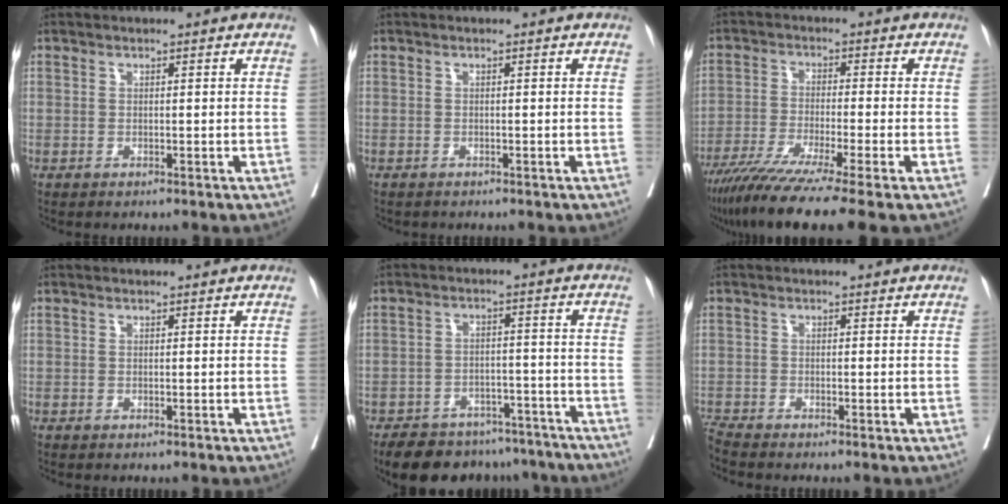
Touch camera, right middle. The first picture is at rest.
{"total": 0.9, "force": [-0.8, 0.3, 0.1], "torque": [-0.009, -0.001, -0.016]}
{"total": 13.0, "force": [-9.8, -1.3, 8.5], "torque": [-0.142, -0.043, -0.158]}
{"total": 0.0}
{"total": 16.4, "force": [-14.0, 6.8, 5.1], "torque": [-0.085, 0.009, -0.183]}
{"total": 2.2, "force": [-2.1, -0.5, 0.2], "torque": [-0.004, -0.011, -0.043]}